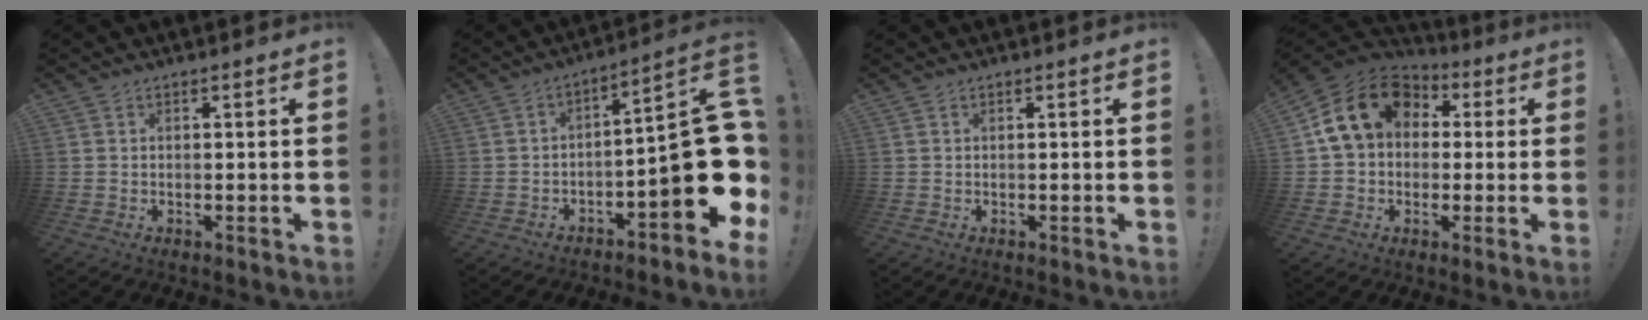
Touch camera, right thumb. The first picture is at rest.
{"total": 17.7, "force": [-3.2, 4.8, 16.7], "torque": [-0.219, 0.011, -0.045]}
{"total": 0.0}
{"total": 16.4, "force": [4.8, 12.6, 9.4], "torque": [-0.158, 0.004, 0.093]}